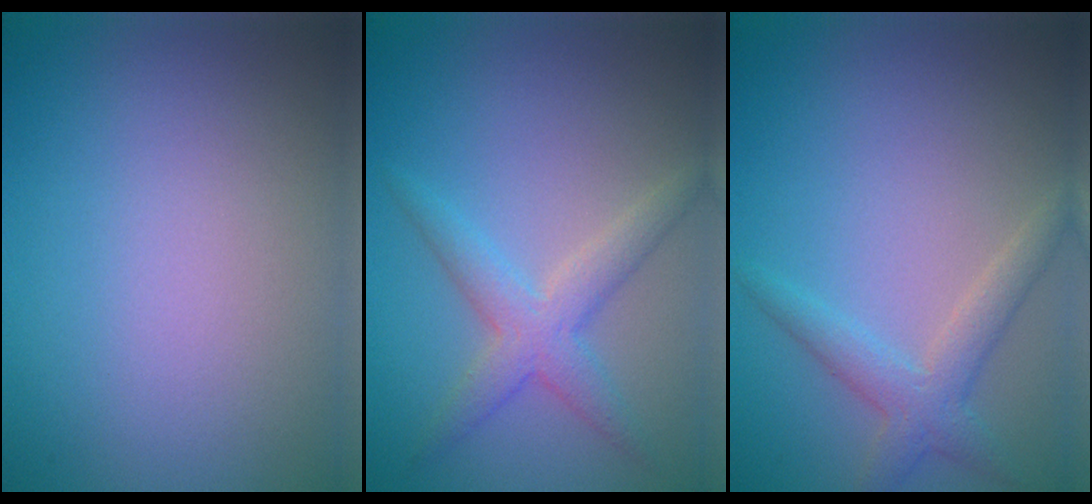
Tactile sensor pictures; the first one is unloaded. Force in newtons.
{"total": 3.2, "press": 3.2, "slide": 0.1}
{"total": 2.8, "press": 2.7, "slide": 0.2}